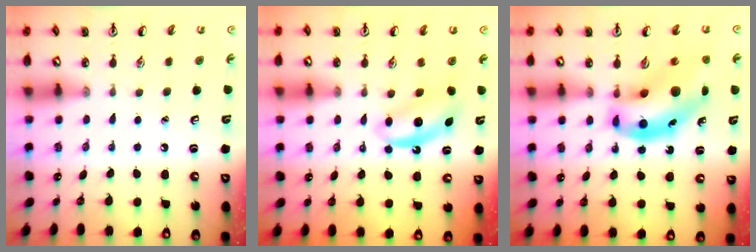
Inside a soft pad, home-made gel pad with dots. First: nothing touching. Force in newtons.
{"total": 5.2, "press": 5.1, "slide": 0.9}
{"total": 12.6, "press": 12.1, "slide": 3.6}